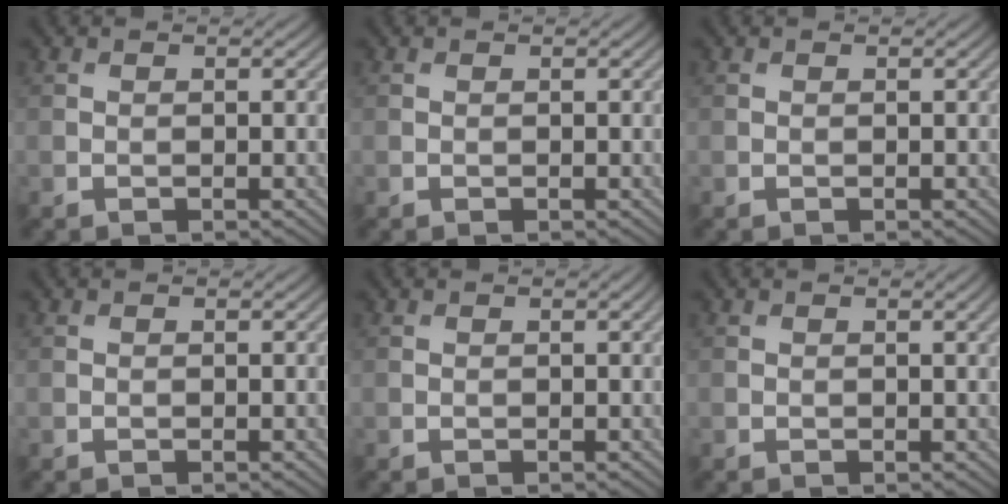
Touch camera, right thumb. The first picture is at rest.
{"total": 0.0}
{"total": 0.0}
{"total": 0.0}
{"total": 0.6, "force": [0.2, 0.1, 0.6], "torque": [-0.009, 0.004, 0.003]}
{"total": 1.3, "force": [0.5, 0.2, 1.2], "torque": [-0.016, 0.002, 0.006]}